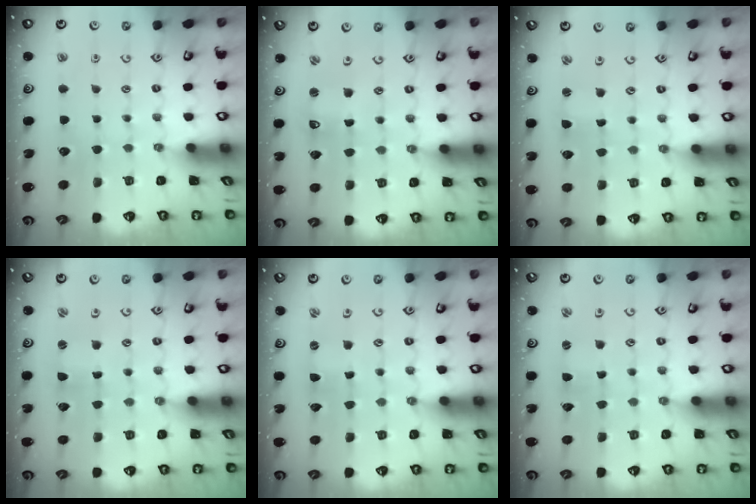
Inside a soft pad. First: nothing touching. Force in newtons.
{"total": 1.9, "press": 1.9, "slide": 0.3}
{"total": 1.3, "press": 1.2, "slide": 0.1}
{"total": 0.6, "press": 0.5, "slide": 0.2}
{"total": 0.0}
{"total": 1.7, "press": 1.6, "slide": 0.3}